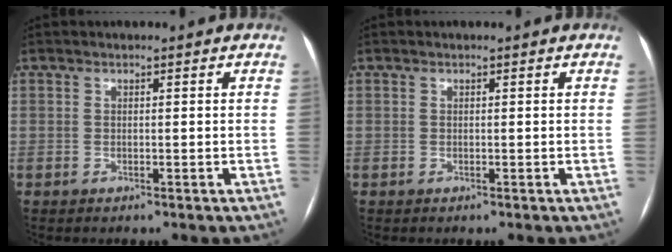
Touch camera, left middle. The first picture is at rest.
{"total": 0.0}